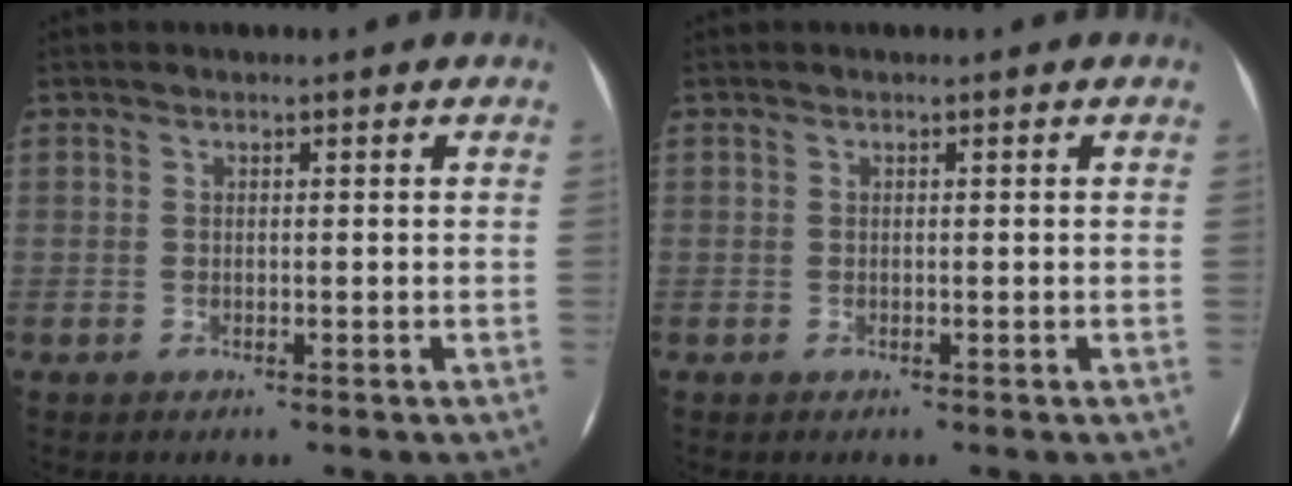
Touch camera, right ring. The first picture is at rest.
{"total": 0.0}